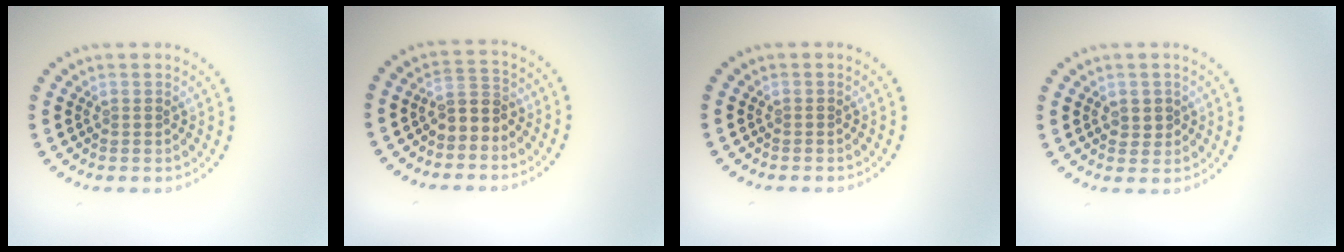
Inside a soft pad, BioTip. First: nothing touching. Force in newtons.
{"total": 2.4, "press": 2.1, "slide": 1.2}
{"total": 0.0}
{"total": 1.1, "press": 1.1, "slide": 0.3}